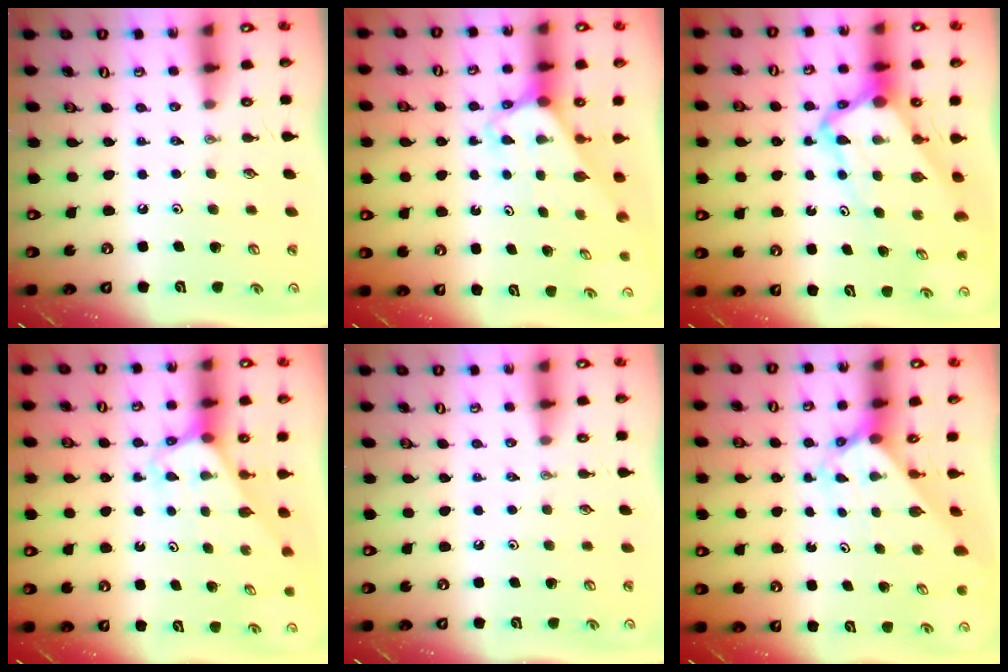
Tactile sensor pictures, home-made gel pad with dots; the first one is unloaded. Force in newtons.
{"total": 2.8, "press": 2.8, "slide": 0.2}
{"total": 9.3, "press": 9.2, "slide": 1.0}
{"total": 3.2, "press": 3.2, "slide": 0.2}
{"total": 0.0}
{"total": 2.4, "press": 2.4, "slide": 0.2}